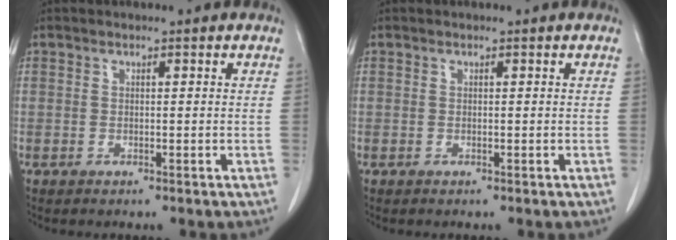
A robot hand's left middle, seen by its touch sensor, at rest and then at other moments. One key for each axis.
{"total": 0.0}